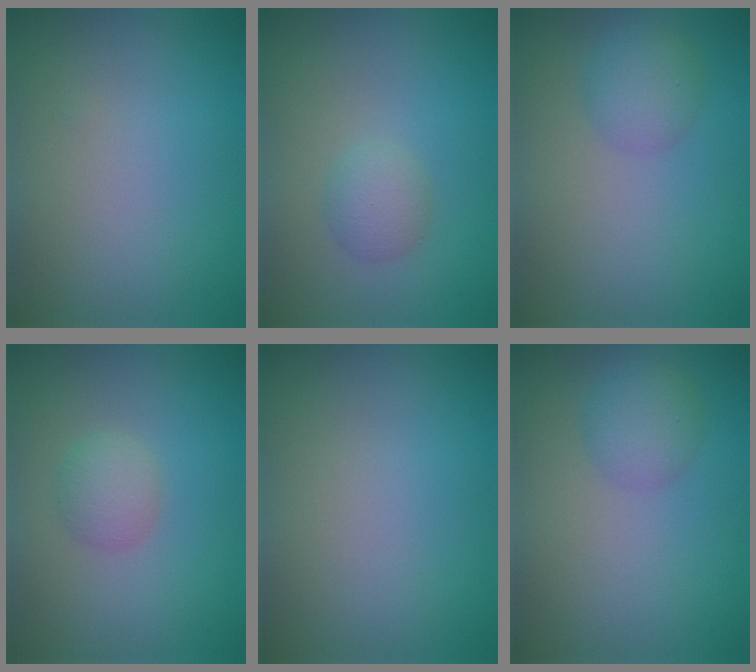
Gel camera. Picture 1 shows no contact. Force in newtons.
{"total": 2.0, "press": 2.0, "slide": 0.1}
{"total": 2.6, "press": 2.6, "slide": 0.0}
{"total": 1.9, "press": 1.9, "slide": 0.0}
{"total": 0.0}
{"total": 2.6, "press": 2.6, "slide": 0.0}